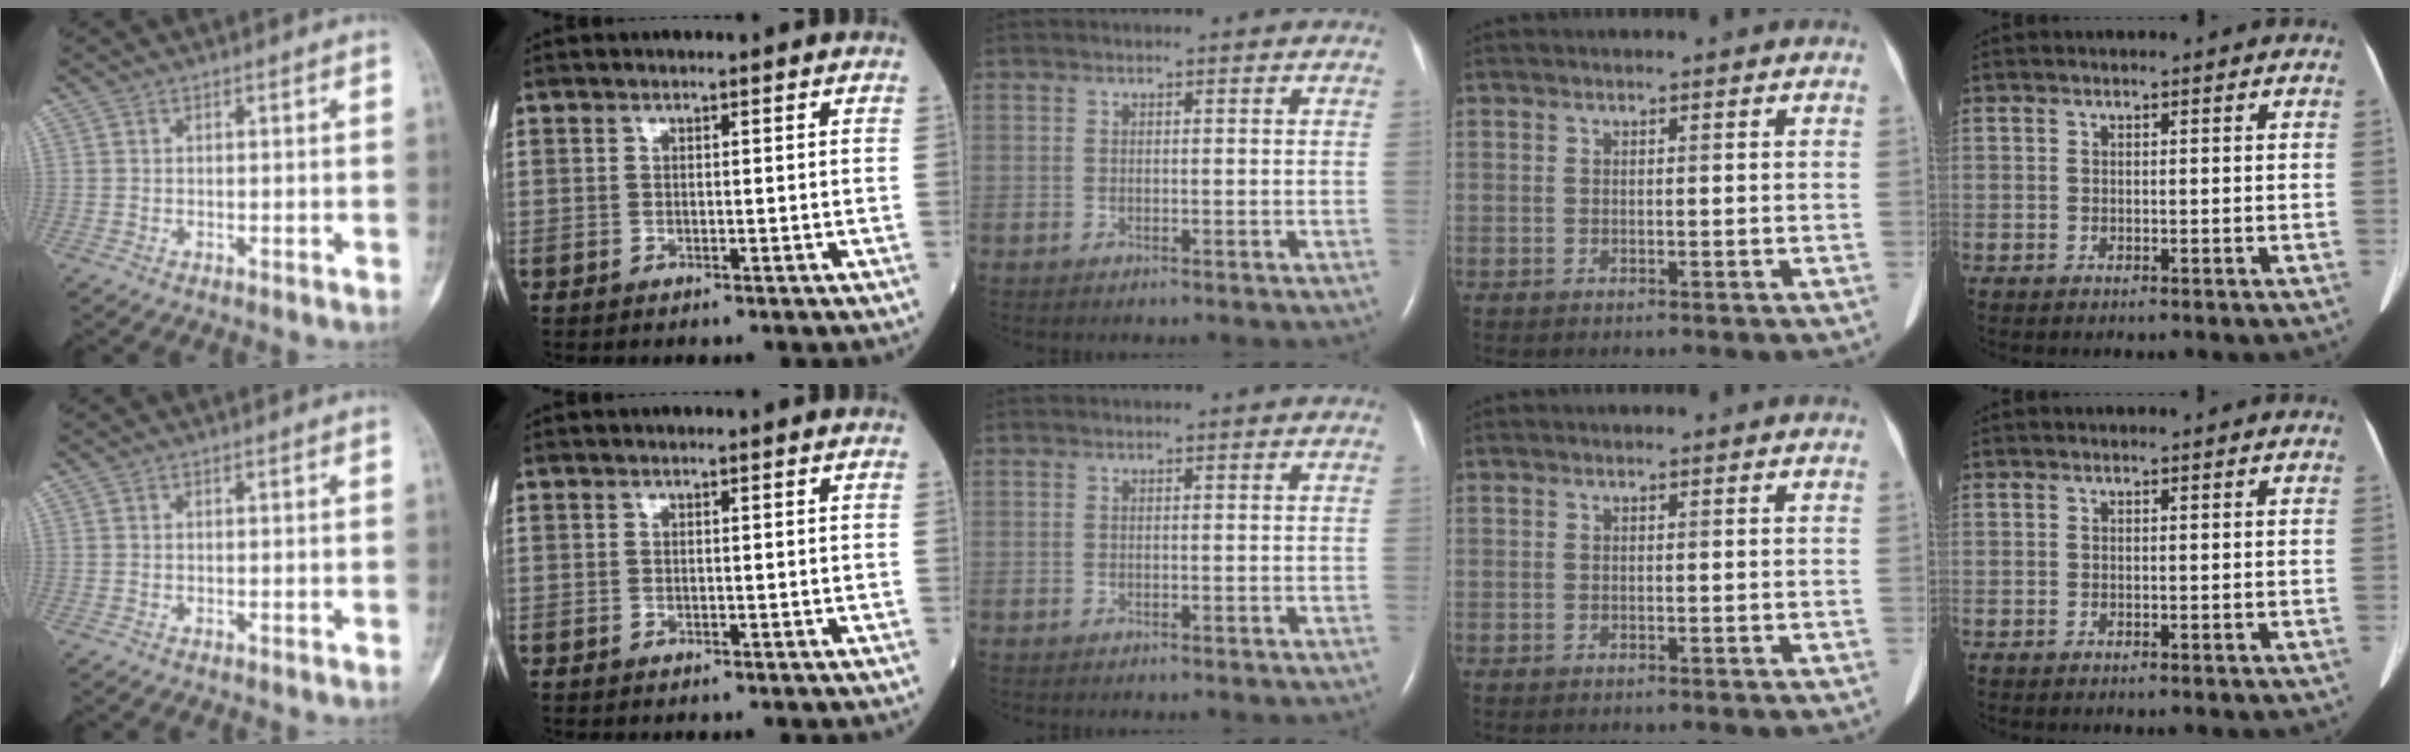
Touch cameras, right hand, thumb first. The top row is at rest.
{}